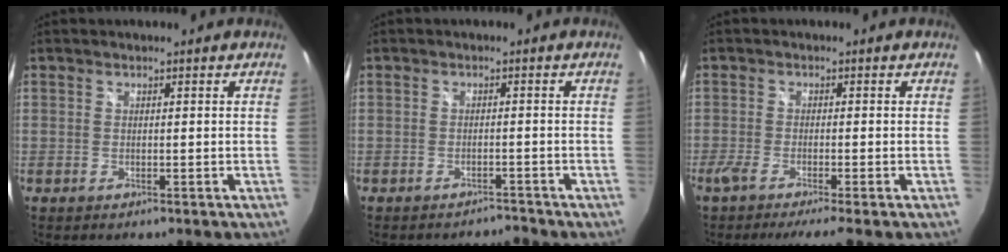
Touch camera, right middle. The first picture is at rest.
{"total": 2.3, "force": [-2.2, 0.4, -0.1], "torque": [0.002, -0.002, -0.031]}
{"total": 5.1, "force": [-4.1, -0.9, 2.8], "torque": [-0.060, -0.025, -0.076]}